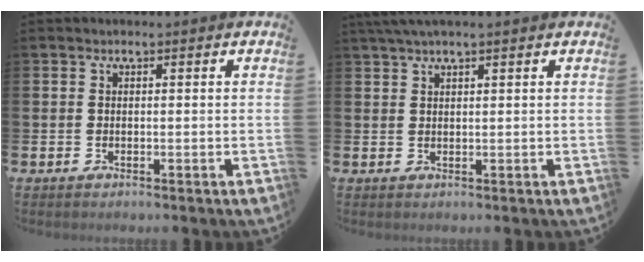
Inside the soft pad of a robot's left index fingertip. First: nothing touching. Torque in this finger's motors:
{"motor_torque": [0.59, -1.00, 0.02, 0.06]}